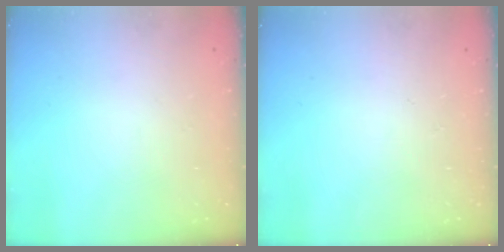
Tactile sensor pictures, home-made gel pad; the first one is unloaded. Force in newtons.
{"total": 0.0}